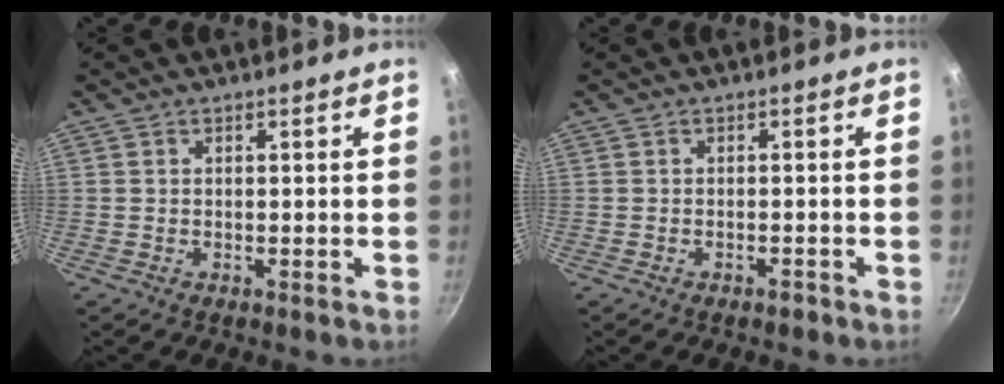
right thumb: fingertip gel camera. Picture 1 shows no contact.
{"total": 1.1, "force": [-0.9, 0.4, 0.5], "torque": [-0.008, 0.009, -0.009]}